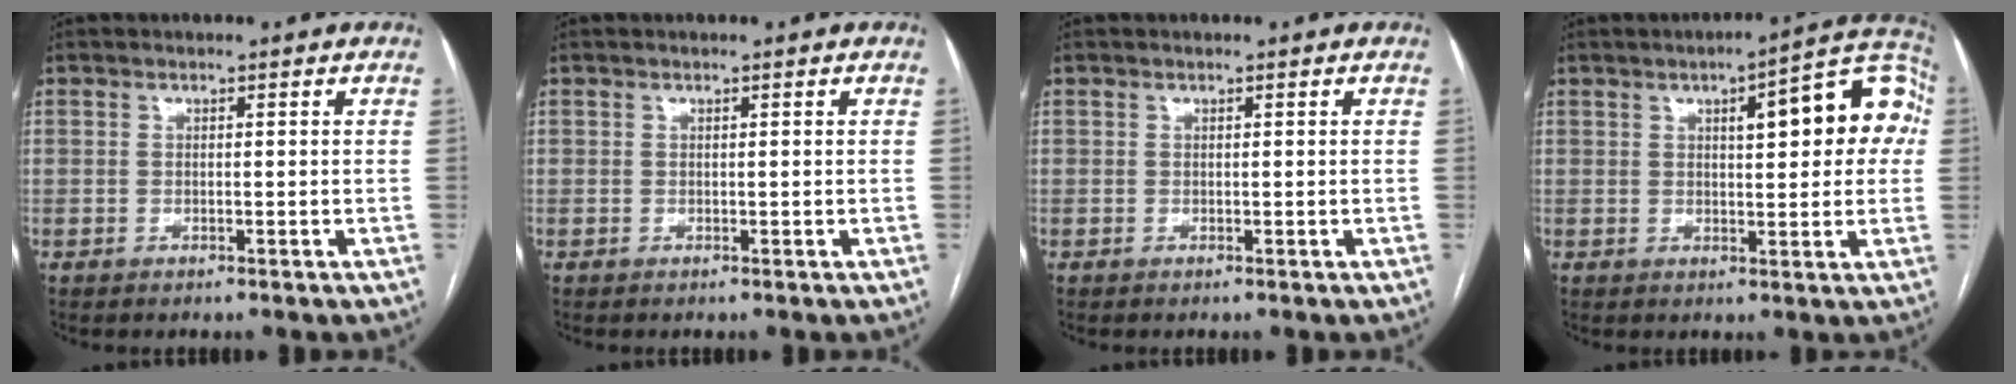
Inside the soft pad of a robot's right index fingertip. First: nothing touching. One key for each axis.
{"total": 0.0}
{"total": 0.0}
{"total": 13.4, "fx": 3.1, "fy": 3.6, "fz": 12.5, "tx": -0.149, "ty": 0.037, "tz": 0.033}